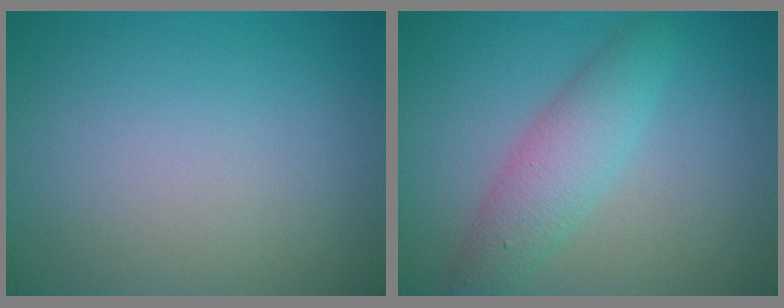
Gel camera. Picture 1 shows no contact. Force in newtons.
{"total": 4.0, "press": 4.0, "slide": 0.1}